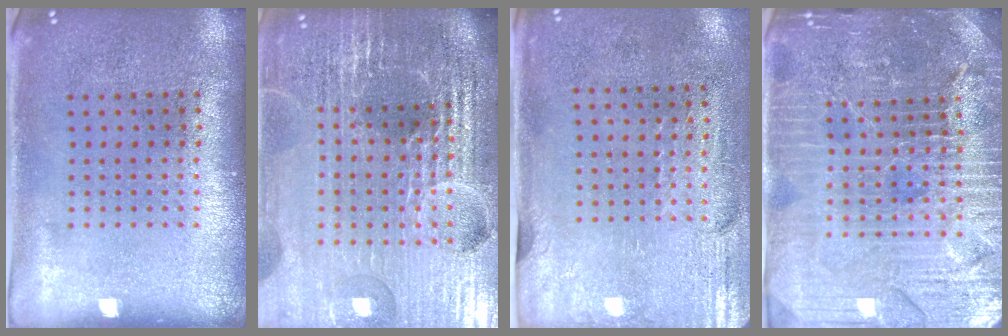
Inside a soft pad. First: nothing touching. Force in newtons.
{"total": 6.7, "press": 5.8, "slide": 3.2}
{"total": 2.9, "press": 2.5, "slide": 1.5}
{"total": 5.0, "press": 4.7, "slide": 2.0}